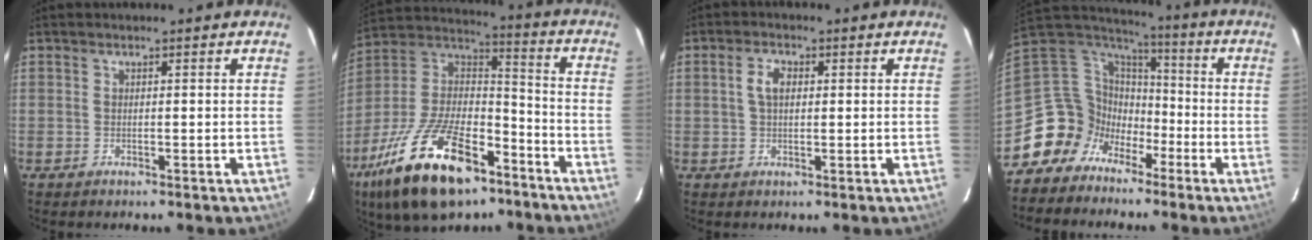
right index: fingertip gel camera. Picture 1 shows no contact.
{"total": 25.4, "force": [-15.0, 11.5, 17.0], "torque": [-0.341, -0.011, -0.252]}
{"total": 3.5, "force": [0.7, 2.0, 2.8], "torque": [-0.055, 0.009, 0.014]}
{"total": 12.5, "force": [-7.2, 9.9, 2.6], "torque": [-0.073, 0.035, -0.143]}